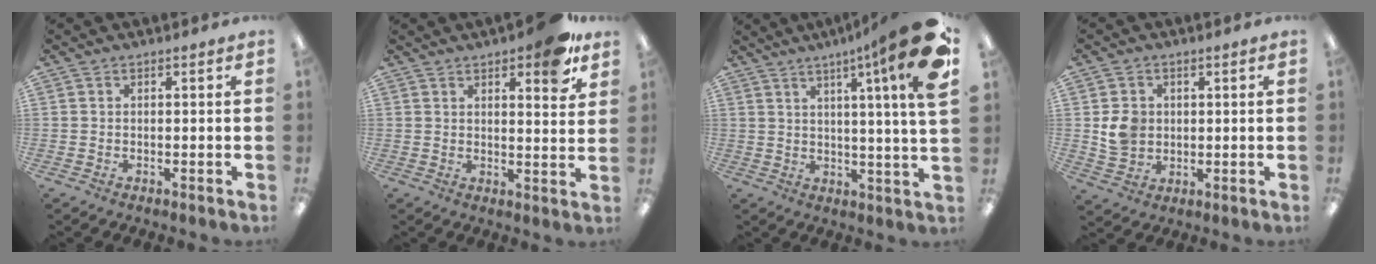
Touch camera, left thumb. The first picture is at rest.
{"total": 9.0, "force": [6.4, 2.8, 5.8], "torque": [-0.063, -0.035, 0.101]}
{"total": 16.4, "force": [7.8, 0.8, 14.4], "torque": [-0.211, -0.046, 0.106]}
{"total": 6.1, "force": [1.0, 5.4, 2.5], "torque": [-0.031, 0.005, 0.020]}